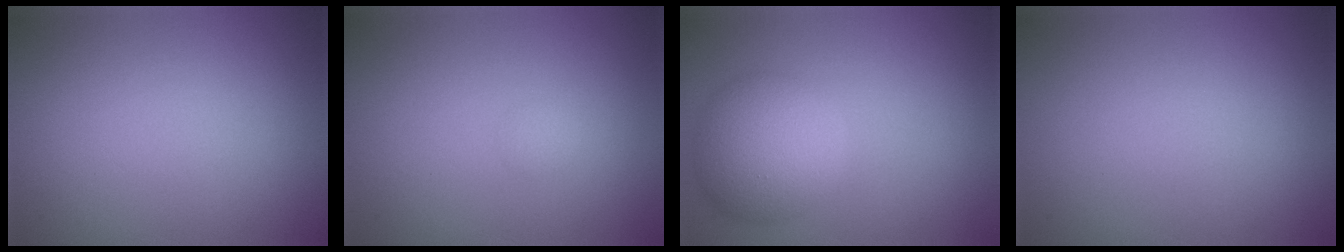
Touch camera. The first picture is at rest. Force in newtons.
{"total": 0.6, "press": 0.6, "slide": 0.1}
{"total": 6.1, "press": 6.1, "slide": 0.3}
{"total": 0.0}